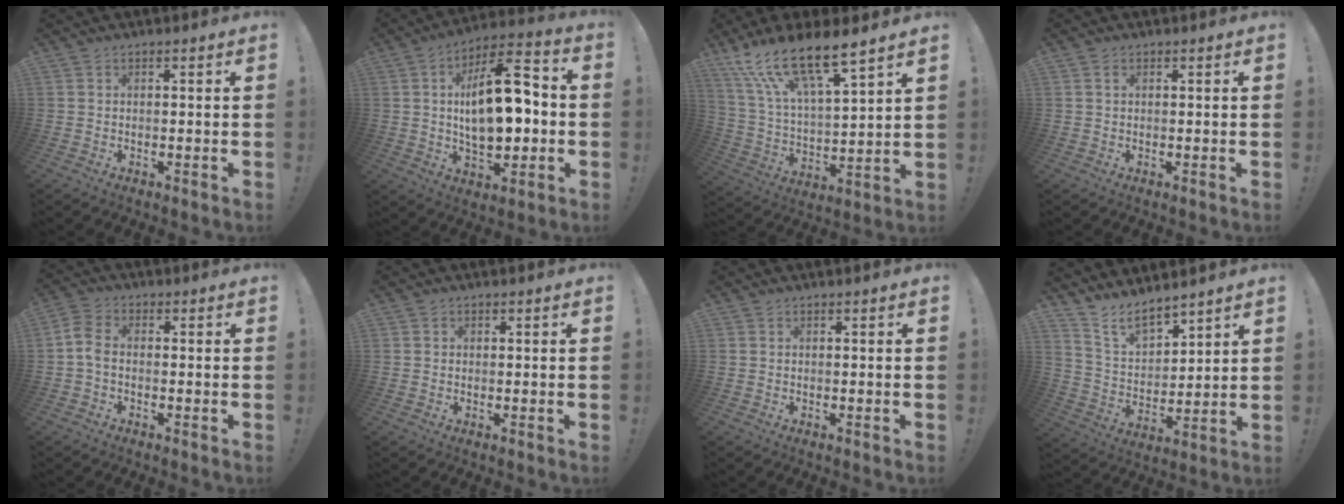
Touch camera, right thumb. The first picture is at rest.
{"total": 20.3, "force": [0.2, 10.3, 17.5], "torque": [-0.288, 0.010, 0.002]}
{"total": 16.9, "force": [12.4, 4.3, 10.7], "torque": [-0.203, -0.080, 0.219]}
{"total": 0.8, "force": [0.5, 0.4, 0.6], "torque": [-0.003, -0.002, 0.008]}
{"total": 5.6, "force": [-0.7, 3.7, 4.2], "torque": [-0.086, 0.012, -0.009]}
{"total": 0.7, "force": [0.0, 0.7, 0.2], "torque": [-0.002, 0.002, -0.001]}
{"total": 0.0}
{"total": 10.3, "force": [9.2, 3.6, 2.9], "torque": [-0.068, -0.071, 0.176]}